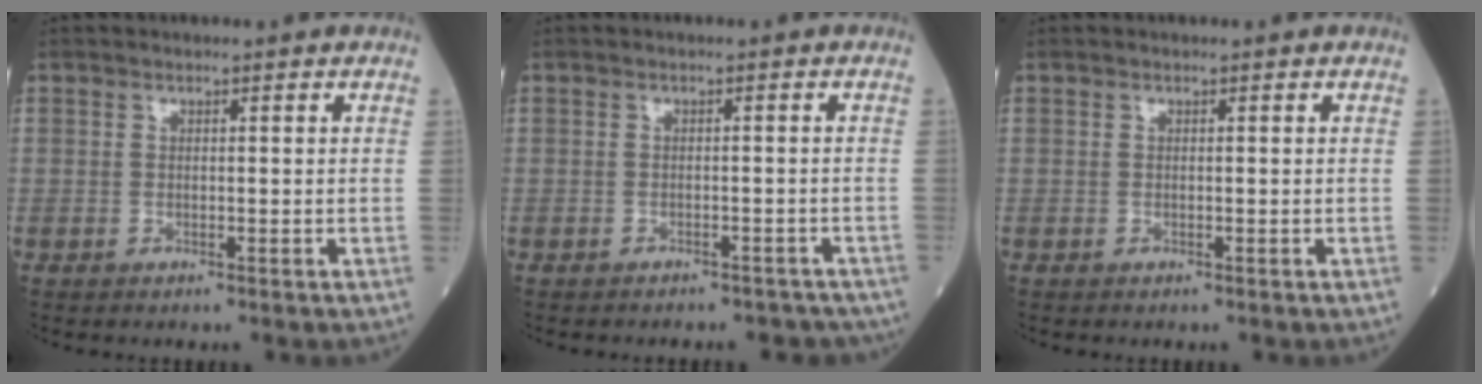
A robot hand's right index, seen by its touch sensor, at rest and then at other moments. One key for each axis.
{"total": 7.5, "fx": -6.5, "fy": 3.4, "fz": 1.5, "tx": -0.018, "ty": 0.001, "tz": -0.062}
{"total": 0.0}